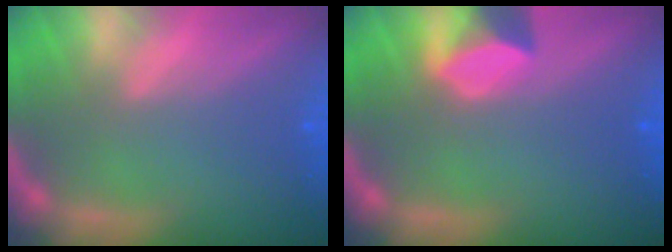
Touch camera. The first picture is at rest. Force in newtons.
{"total": 3.4}